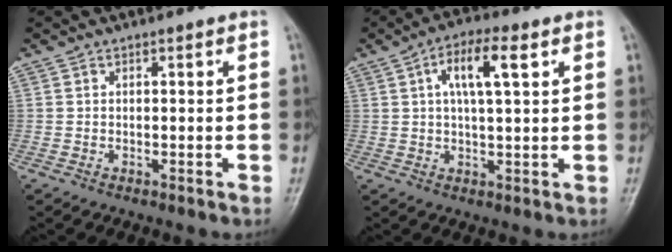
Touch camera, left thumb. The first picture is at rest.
{"total": 8.3, "force": [2.9, 2.6, 7.3], "torque": [-0.130, 0.009, 0.048]}